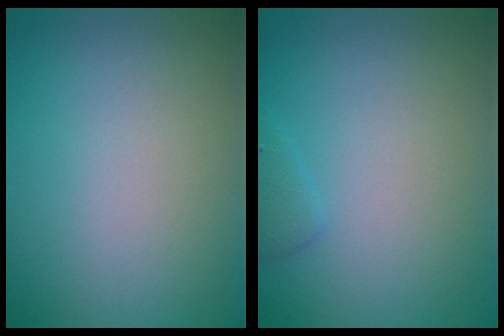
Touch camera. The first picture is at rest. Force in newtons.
{"total": 1.0, "press": 1.0, "slide": 0.1}